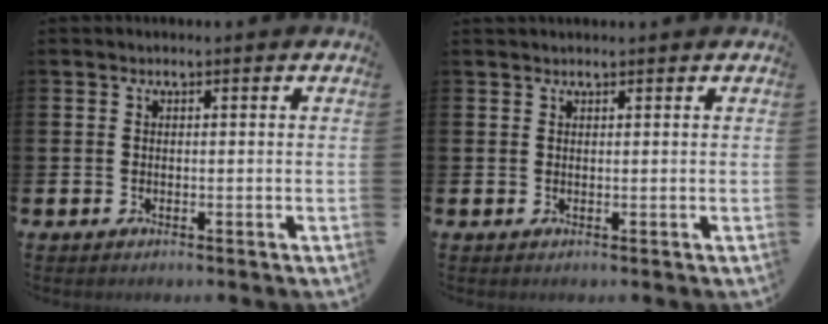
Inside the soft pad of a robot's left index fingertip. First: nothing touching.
{"total": 0.7, "force": [0.7, 0.0, 0.1], "torque": [0.013, -0.005, 0.009]}